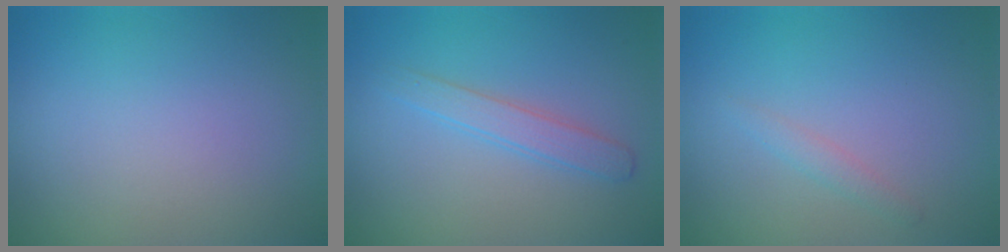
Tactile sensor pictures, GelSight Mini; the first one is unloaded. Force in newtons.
{"total": 2.1, "press": 2.1, "slide": 0.0}
{"total": 1.1, "press": 1.1, "slide": 0.2}